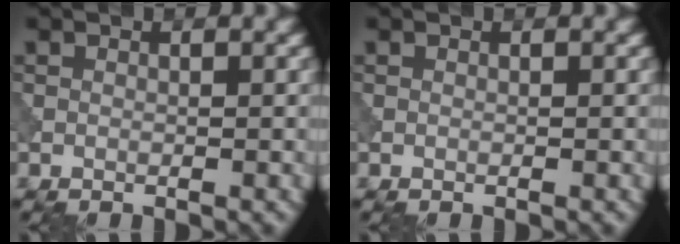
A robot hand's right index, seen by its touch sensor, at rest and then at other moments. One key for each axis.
{"total": 0.0}